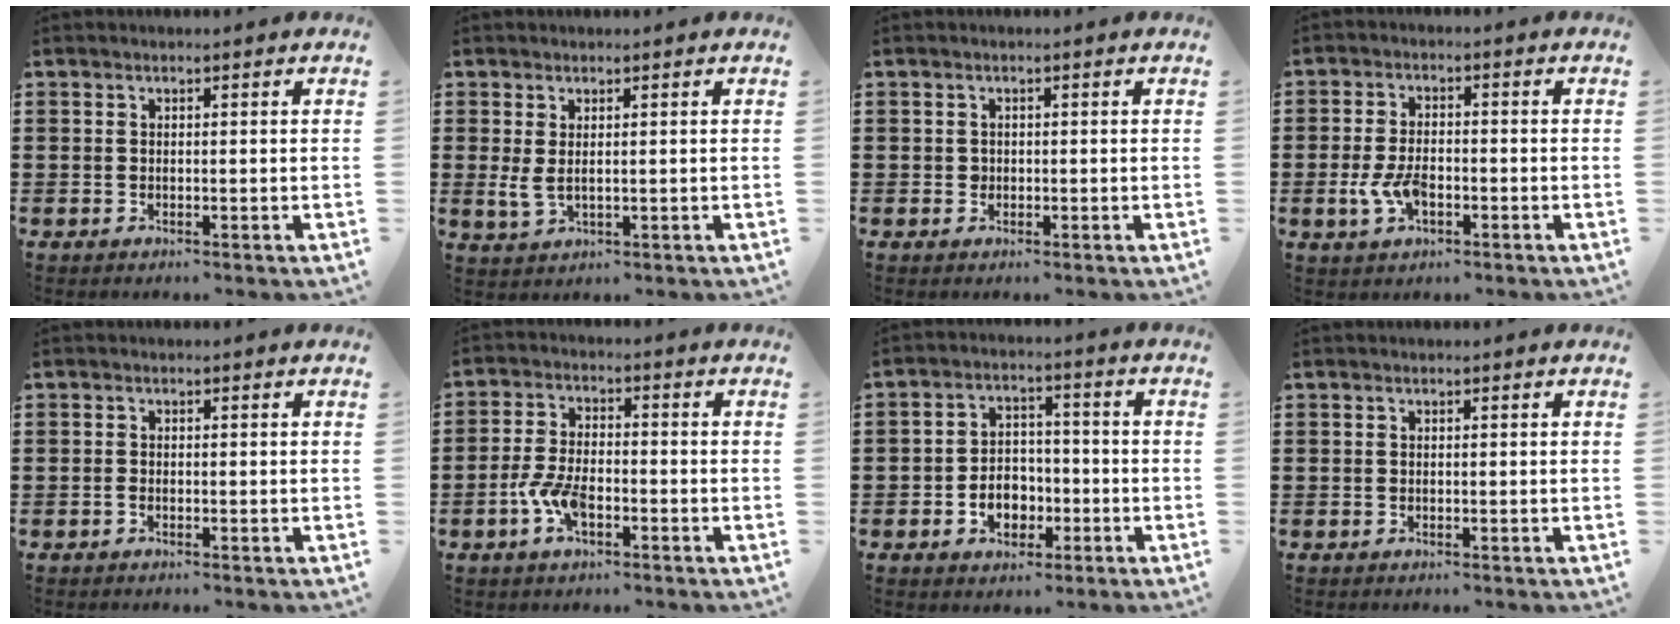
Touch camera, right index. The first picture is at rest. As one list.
[{"total": 2.5, "force": [0.7, 1.0, 2.2], "torque": [-0.060, -0.005, 0.010]}, {"total": 0.9, "force": [0.1, 0.8, 0.3], "torque": [-0.007, 0.005, 0.001]}, {"total": 5.1, "force": [-1.5, 2.7, 4.1], "torque": [-0.099, -0.003, -0.032]}, {"total": 0.6, "force": [-0.4, 0.2, 0.4], "torque": [-0.010, -0.004, -0.006]}, {"total": 5.5, "force": [-2.3, 2.6, 4.3], "torque": [-0.106, -0.002, -0.049]}, {"total": 5.3, "force": [-1.8, 4.0, 2.9], "torque": [-0.042, 0.000, -0.036]}, {"total": 0.0}]